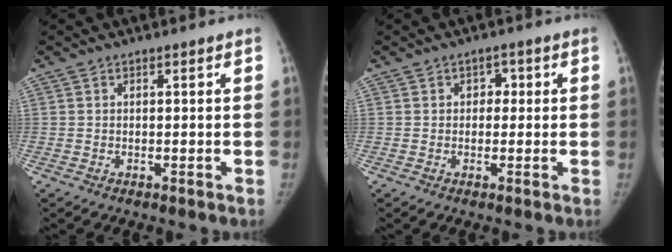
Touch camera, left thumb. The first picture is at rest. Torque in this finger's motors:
{"motor_torque": [-0.18, -0.03, 0.03, 0.51, 0.01]}